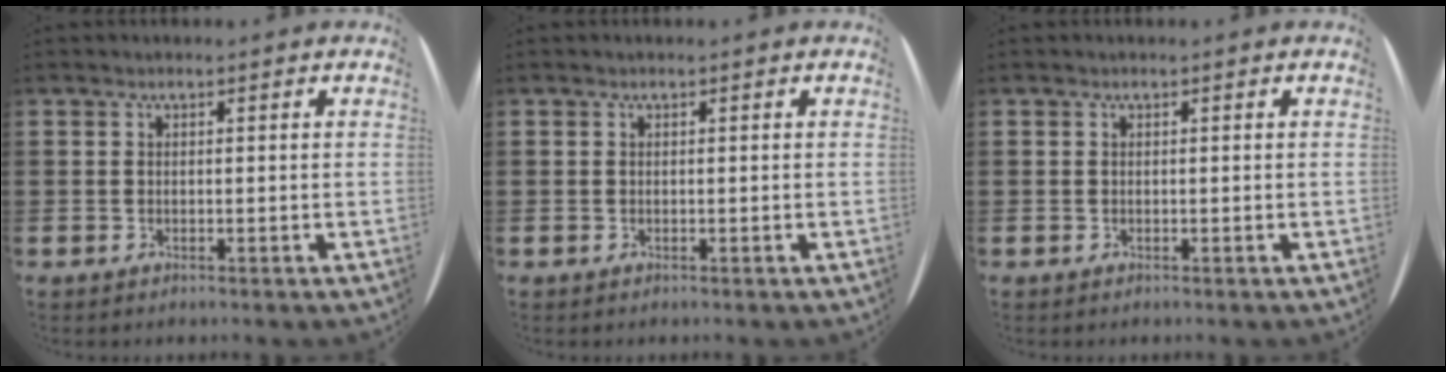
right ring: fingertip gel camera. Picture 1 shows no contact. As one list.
[{"total": 0.0}, {"total": 0.0}]